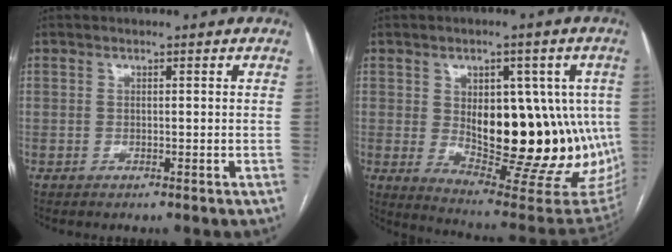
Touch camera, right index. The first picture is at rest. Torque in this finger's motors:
{"motor_torque": [1.53, 0.61, 0.59, 0.15]}